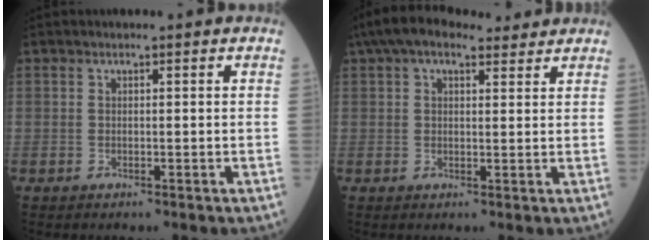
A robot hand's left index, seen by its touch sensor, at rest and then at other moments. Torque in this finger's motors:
{"motor_torque": [1.10, -1.04, 0.36, 0.10]}